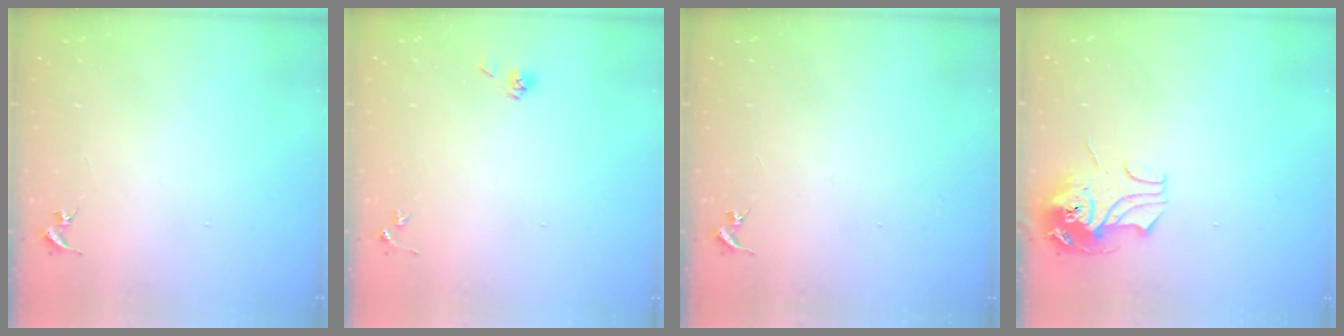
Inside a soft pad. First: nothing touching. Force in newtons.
{"total": 3.8, "press": 3.4, "slide": 1.7}
{"total": 0.0}
{"total": 11.0, "press": 10.9, "slide": 1.5}